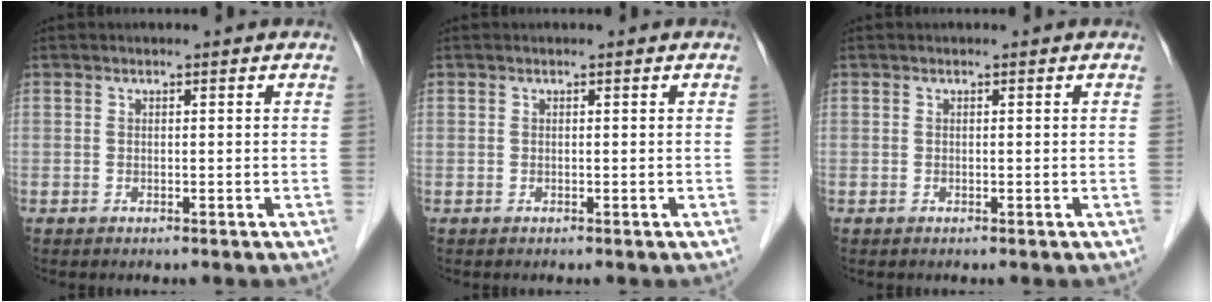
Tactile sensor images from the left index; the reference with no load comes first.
{"total": 0.0}
{"total": 0.0}